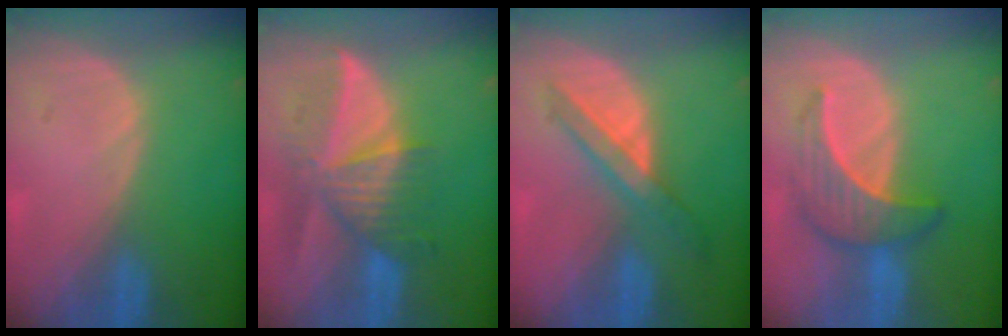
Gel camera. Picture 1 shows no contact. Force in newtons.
{"total": 9.1, "press": 8.3, "slide": 3.8}
{"total": 5.8, "press": 5.5, "slide": 1.9}
{"total": 6.6, "press": 6.5, "slide": 1.2}